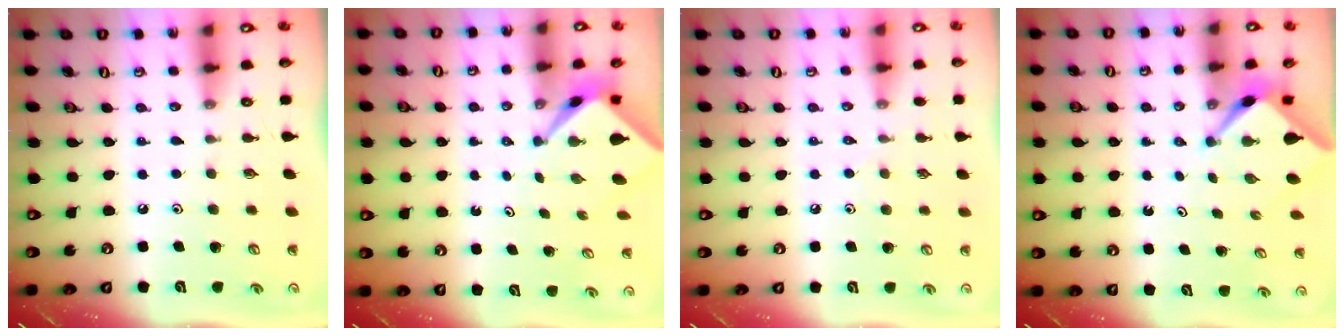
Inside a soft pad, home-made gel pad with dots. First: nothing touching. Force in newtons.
{"total": 2.4, "press": 2.4, "slide": 0.2}
{"total": 3.4, "press": 3.4, "slide": 0.6}
{"total": 2.6, "press": 2.6, "slide": 0.3}